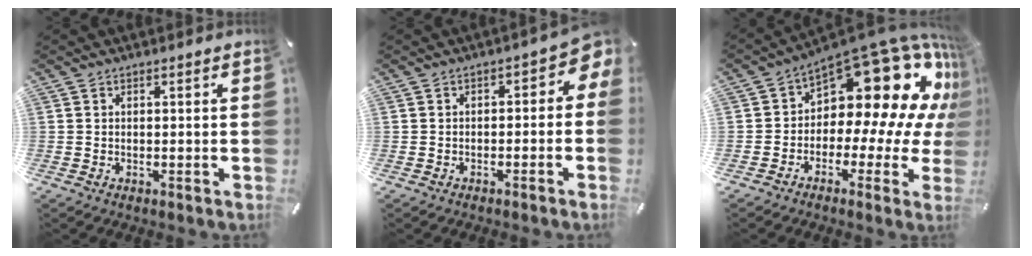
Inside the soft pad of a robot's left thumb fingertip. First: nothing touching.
{"total": 3.9, "force": [-0.5, 2.6, 2.9], "torque": [-0.034, -0.003, -0.018]}
{"total": 21.1, "force": [9.4, 11.4, 15.0], "torque": [-0.207, -0.086, 0.162]}